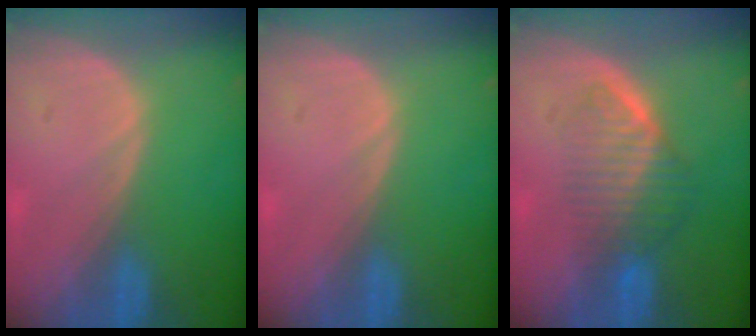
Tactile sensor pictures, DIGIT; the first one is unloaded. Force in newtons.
{"total": 0.0}
{"total": 6.4, "press": 5.9, "slide": 2.6}